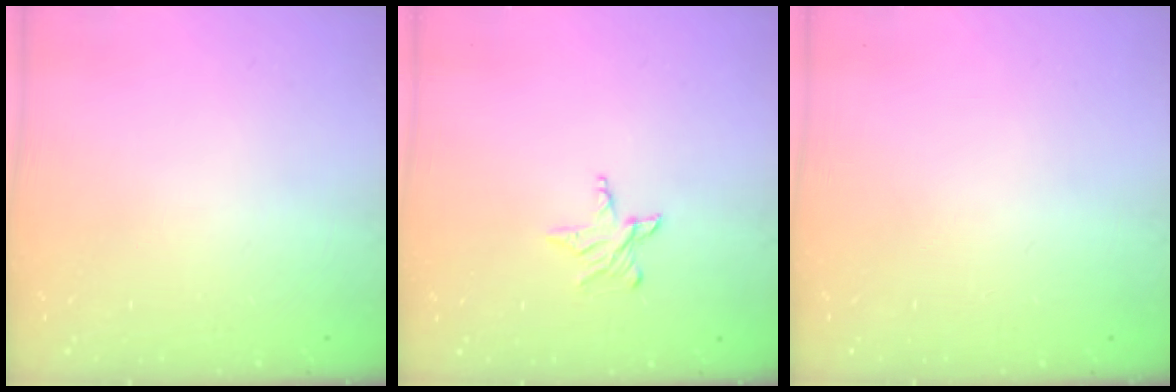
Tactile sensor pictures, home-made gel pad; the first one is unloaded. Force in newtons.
{"total": 4.1, "press": 4.1, "slide": 0.5}
{"total": 0.0}